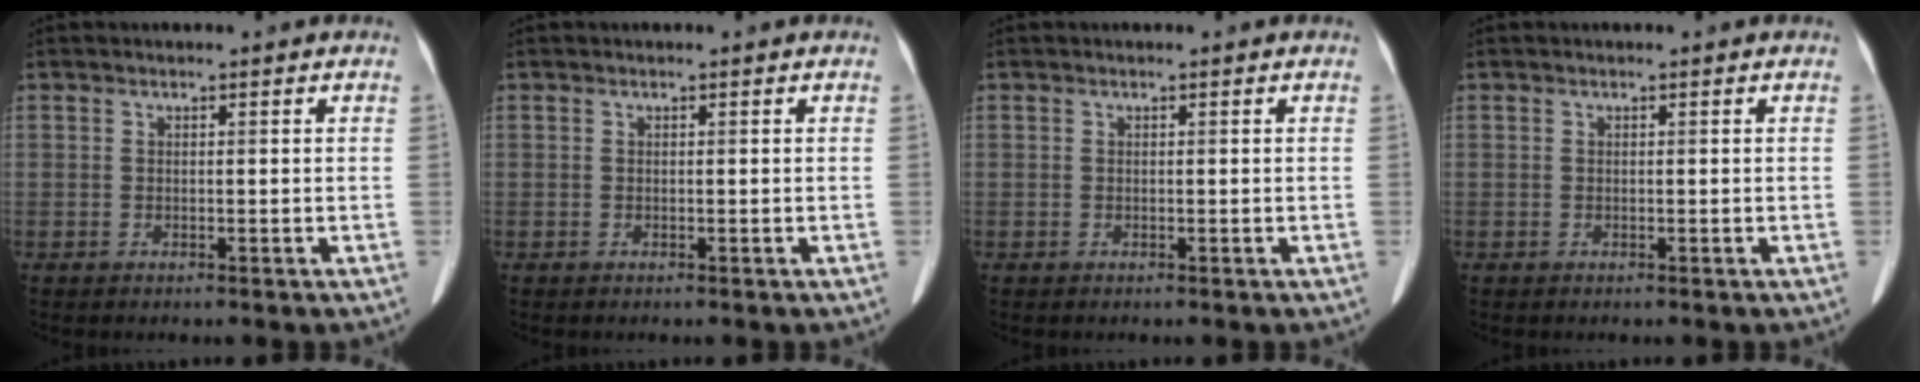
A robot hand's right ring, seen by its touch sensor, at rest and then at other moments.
{"total": 0.0}
{"total": 0.0}
{"total": 0.0}